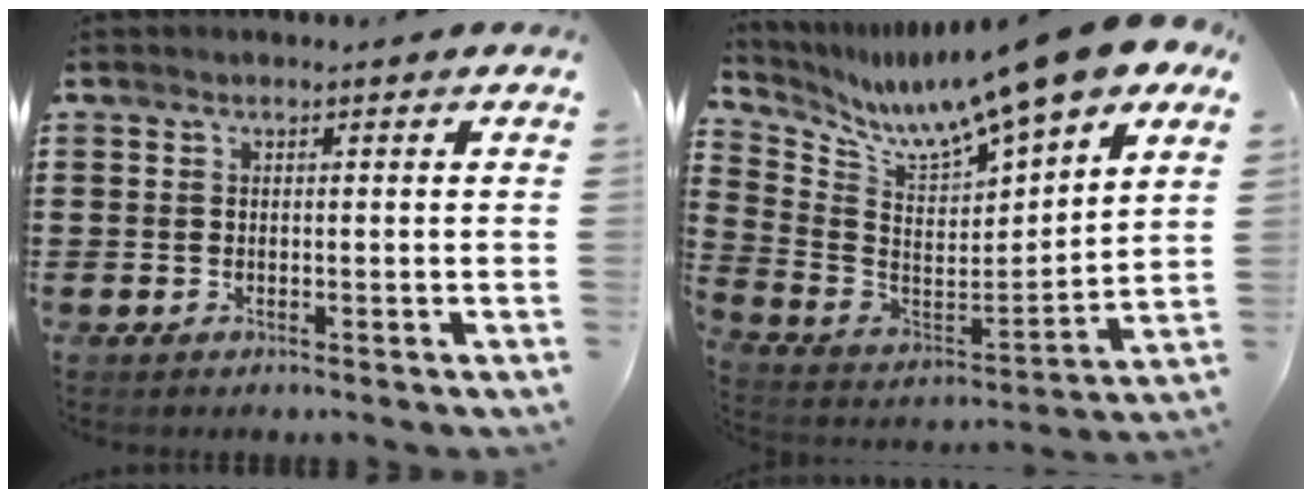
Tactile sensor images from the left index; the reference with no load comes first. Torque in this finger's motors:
{"motor_torque": [2.14, 0.00, 1.05, 0.21]}